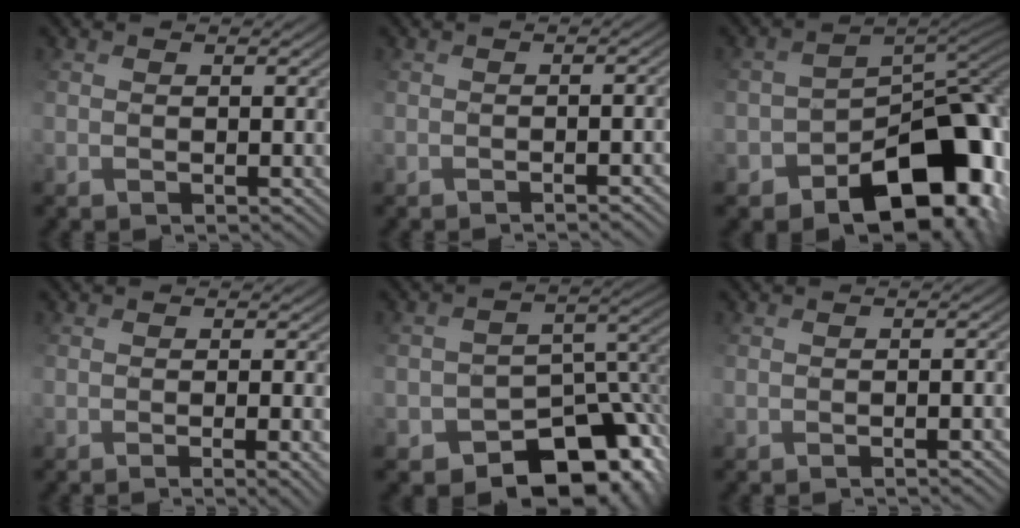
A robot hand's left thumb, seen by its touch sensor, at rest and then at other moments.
{"total": 3.4, "force": [-2.0, 0.7, 2.6], "torque": [-0.012, 0.009, -0.009]}
{"total": 12.8, "force": [-6.2, 8.0, 7.8], "torque": [-0.088, -0.019, -0.087]}
{"total": 4.5, "force": [-1.4, 1.6, 3.9], "torque": [-0.039, -0.004, 0.003]}
{"total": 11.7, "force": [-8.6, 6.5, 4.5], "torque": [-0.083, -0.006, -0.112]}
{"total": 2.6, "force": [-1.5, 0.6, 2.0], "torque": [-0.009, 0.008, -0.003]}